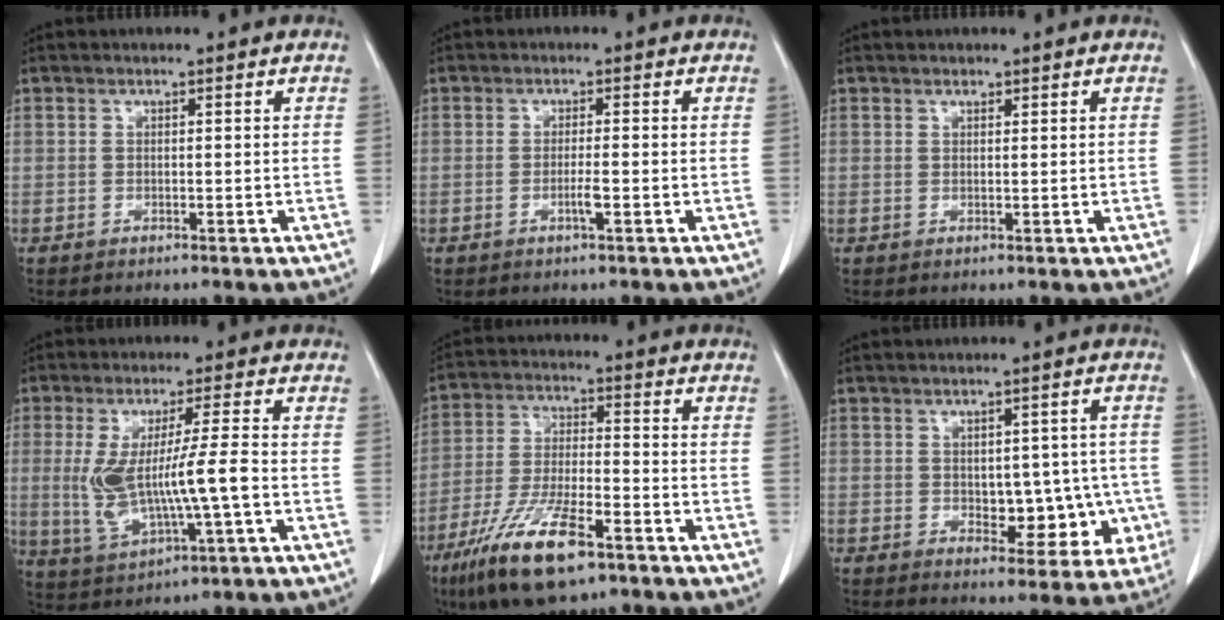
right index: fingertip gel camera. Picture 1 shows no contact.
{"total": 2.6, "force": [-0.9, 0.4, 2.4], "torque": [-0.048, 0.000, -0.015]}
{"total": 0.9, "force": [0.6, 0.6, 0.4], "torque": [-0.011, 0.000, 0.012]}
{"total": 11.5, "force": [-1.1, 1.5, 11.3], "torque": [-0.231, 0.001, -0.011]}
{"total": 14.4, "force": [-8.7, 3.7, 10.8], "torque": [-0.219, -0.020, -0.154]}
{"total": 11.0, "force": [-1.7, 6.7, 8.5], "torque": [-0.106, 0.024, -0.005]}